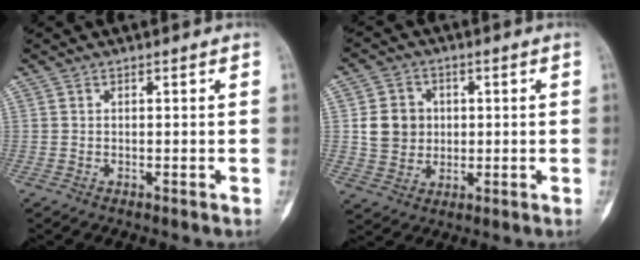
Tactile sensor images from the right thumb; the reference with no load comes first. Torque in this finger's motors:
{"motor_torque": [0.66, 0.72, 0.04, -0.30, 0.00]}